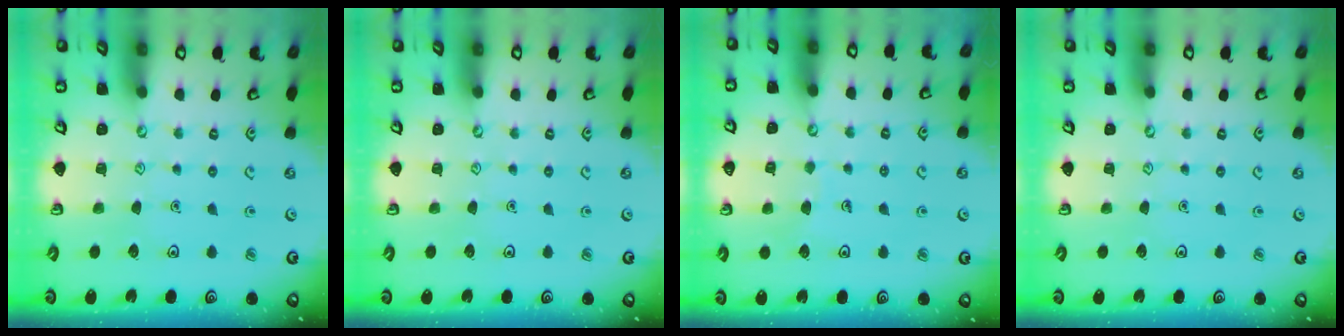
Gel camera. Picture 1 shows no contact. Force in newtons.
{"total": 0.0}
{"total": 3.7, "press": 3.7, "slide": 0.4}
{"total": 0.0}